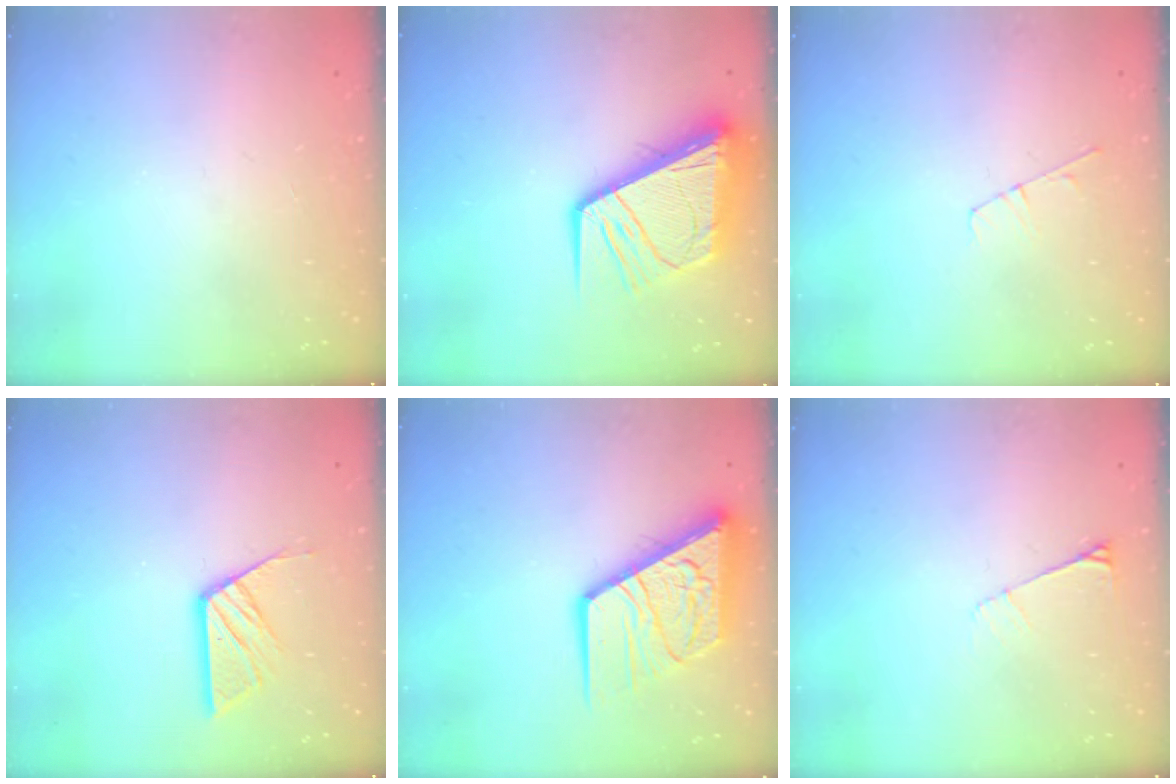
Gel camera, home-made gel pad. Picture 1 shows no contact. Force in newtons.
{"total": 17.1, "press": 17.0, "slide": 1.9}
{"total": 3.1, "press": 3.1, "slide": 0.4}
{"total": 9.1, "press": 9.1, "slide": 0.4}
{"total": 20.6, "press": 20.5, "slide": 1.9}
{"total": 4.5, "press": 4.4, "slide": 0.6}